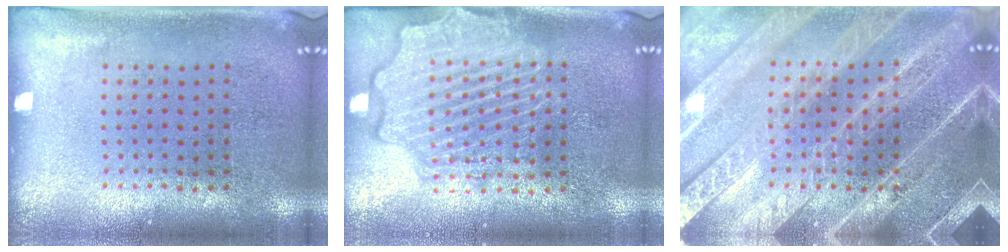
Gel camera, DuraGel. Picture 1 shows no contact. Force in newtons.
{"total": 4.5, "press": 4.5, "slide": 0.5}
{"total": 5.7, "press": 5.7, "slide": 0.8}